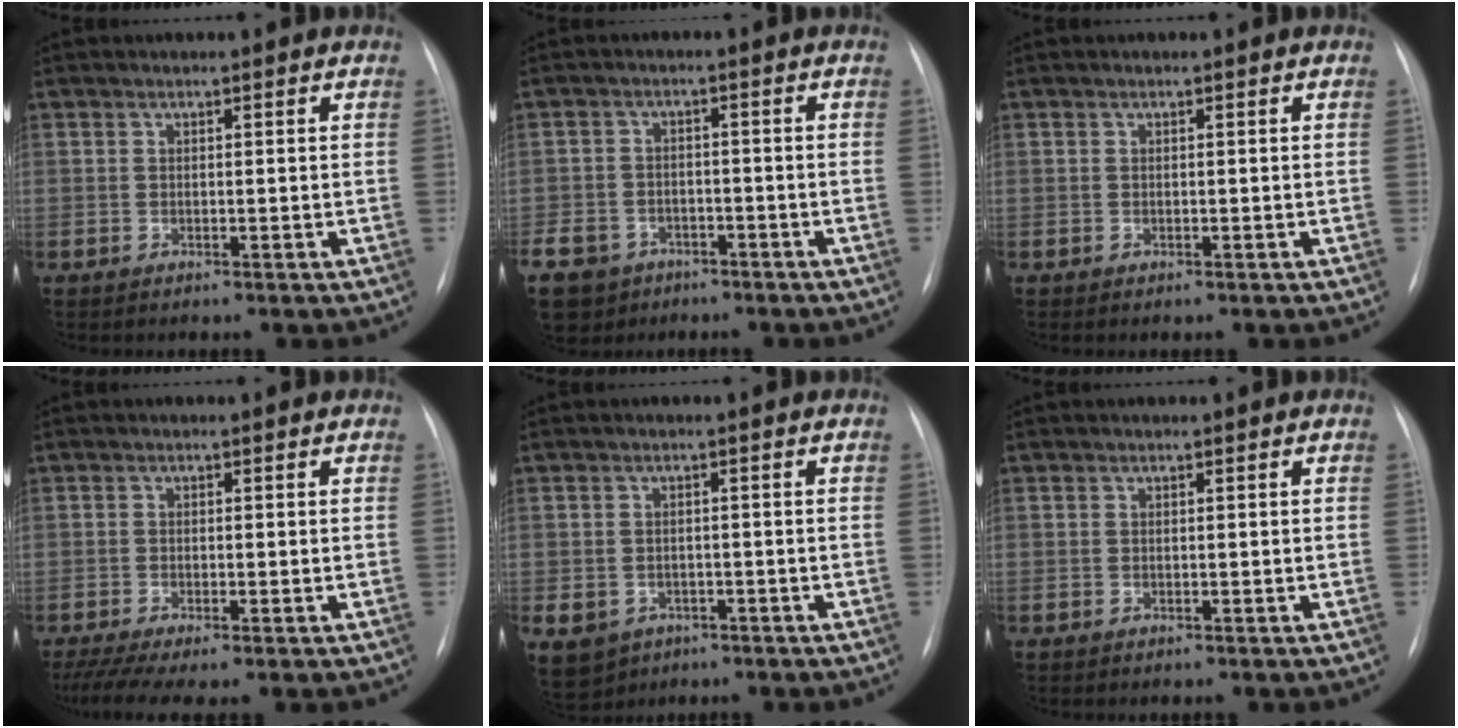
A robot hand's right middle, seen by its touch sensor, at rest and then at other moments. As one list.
[{"total": 13.1, "force": [-8.0, 9.5, 4.2], "torque": [-0.131, -0.007, -0.120]}, {"total": 0.0}, {"total": 6.4, "force": [-4.4, 1.3, 4.5], "torque": [-0.082, -0.010, -0.077]}, {"total": 9.1, "force": [-4.4, 7.4, 3.0], "torque": [-0.084, 0.003, -0.056]}, {"total": 0.0}]